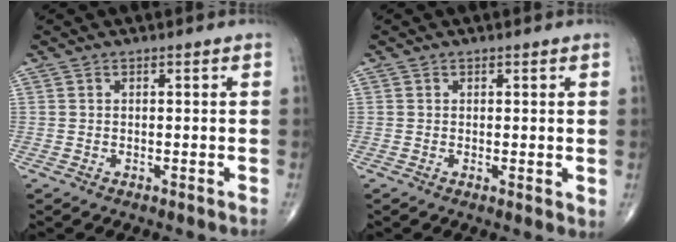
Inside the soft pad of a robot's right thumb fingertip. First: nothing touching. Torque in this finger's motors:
{"motor_torque": [-0.08, 0.04, -0.15, -0.11, -0.02]}